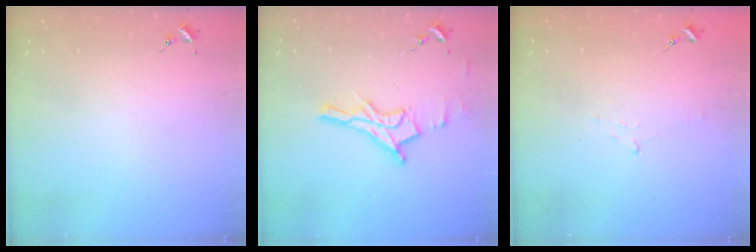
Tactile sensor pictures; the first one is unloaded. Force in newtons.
{"total": 11.1, "press": 11.1, "slide": 0.5}
{"total": 4.9, "press": 4.8, "slide": 0.6}